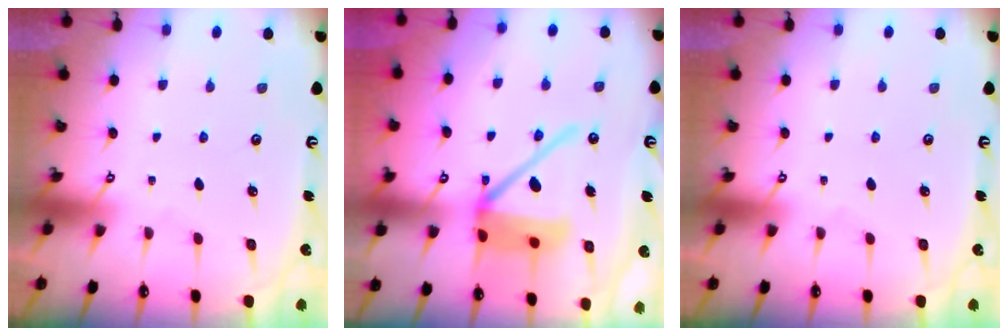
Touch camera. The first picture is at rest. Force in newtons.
{"total": 14.7, "press": 14.6, "slide": 2.0}
{"total": 0.0}